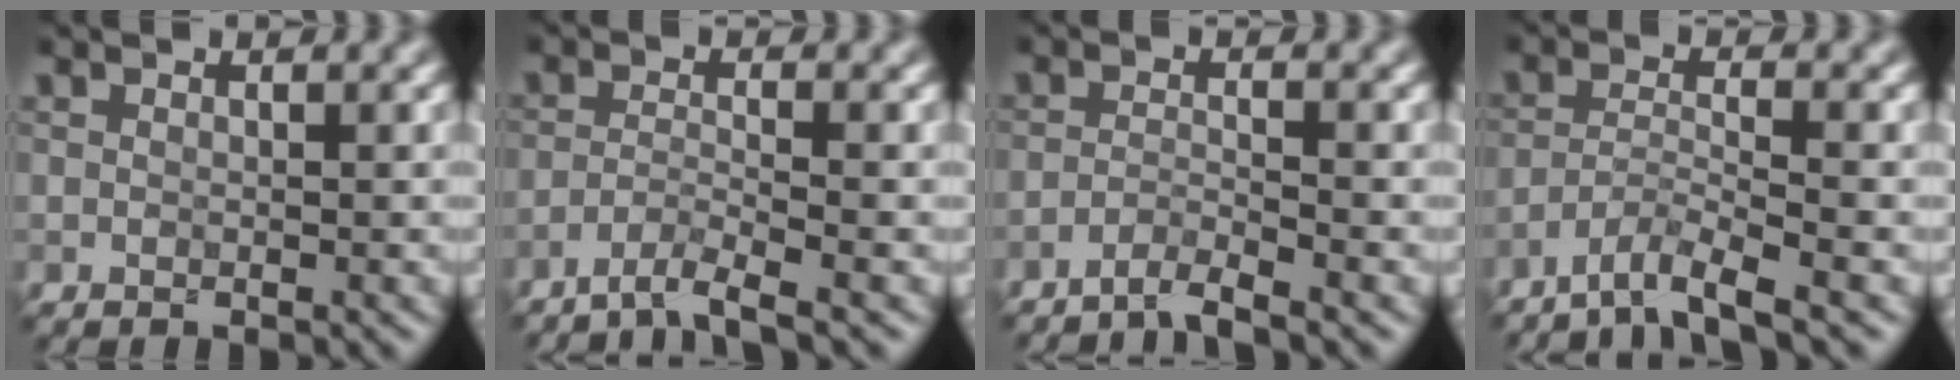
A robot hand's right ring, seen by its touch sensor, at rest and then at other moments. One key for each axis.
{"total": 2.6, "fx": -2.1, "fy": 0.1, "fz": 1.6, "tx": -0.027, "ty": 0.001, "tz": -0.053}
{"total": 2.0, "fx": -1.8, "fy": 0.1, "fz": 1.0, "tx": -0.015, "ty": 0.003, "tz": -0.046}
{"total": 3.9, "fx": -3.1, "fy": 0.3, "fz": 2.4, "tx": -0.041, "ty": 0.002, "tz": -0.069}